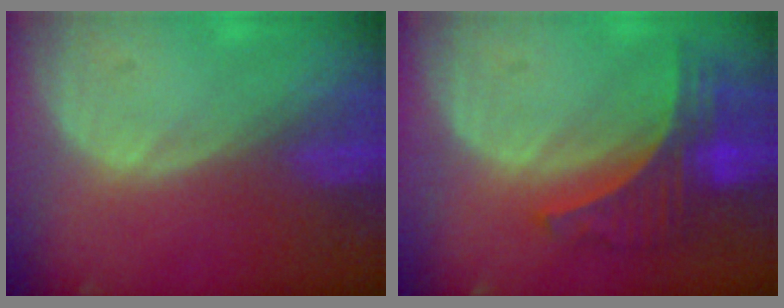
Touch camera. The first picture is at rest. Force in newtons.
{"total": 7.8, "press": 6.8, "slide": 3.8}